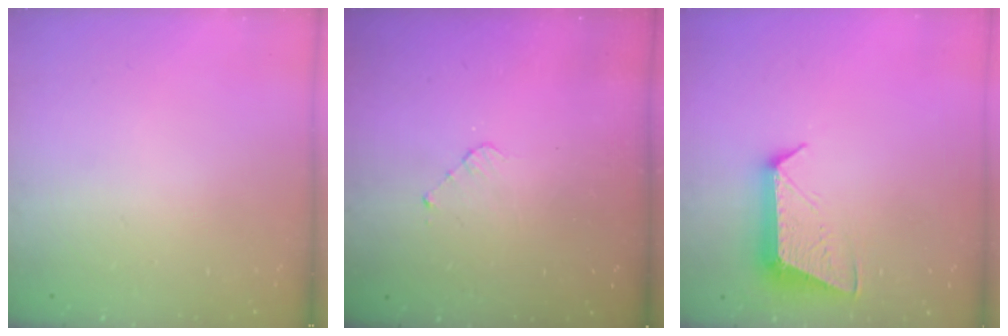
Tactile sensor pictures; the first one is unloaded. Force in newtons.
{"total": 2.8, "press": 2.8, "slide": 0.2}
{"total": 10.4, "press": 10.4, "slide": 0.6}